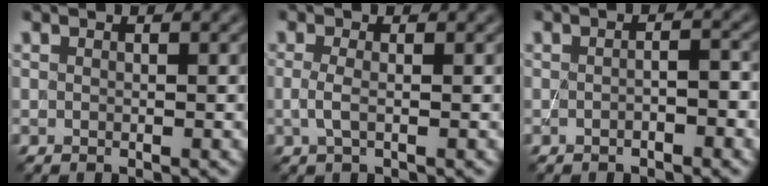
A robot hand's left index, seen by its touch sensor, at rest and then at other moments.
{"total": 1.3, "force": [-0.1, 0.4, 1.2], "torque": [-0.033, -0.003, -0.004]}
{"total": 1.8, "force": [-0.7, 0.6, 1.6], "torque": [-0.009, 0.008, -0.015]}